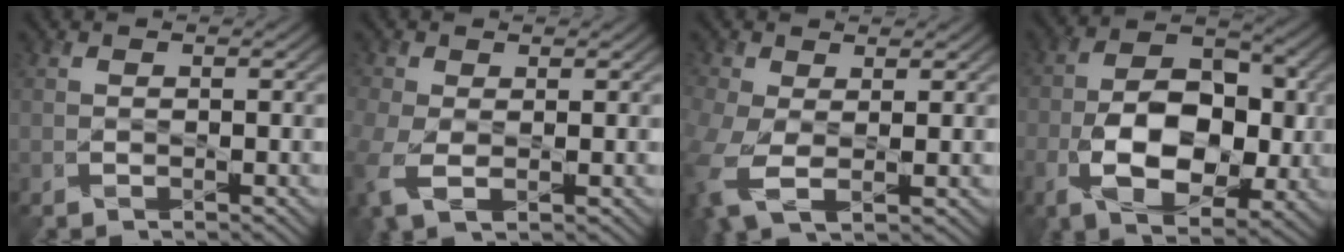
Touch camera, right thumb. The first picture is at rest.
{"total": 5.7, "force": [-1.5, 3.3, 4.3], "torque": [-0.129, -0.020, -0.032]}
{"total": 7.2, "force": [-1.5, 4.2, 5.6], "torque": [-0.154, -0.026, -0.029]}
{"total": 12.3, "force": [-2.5, 7.6, 9.4], "torque": [-0.177, -0.007, -0.046]}